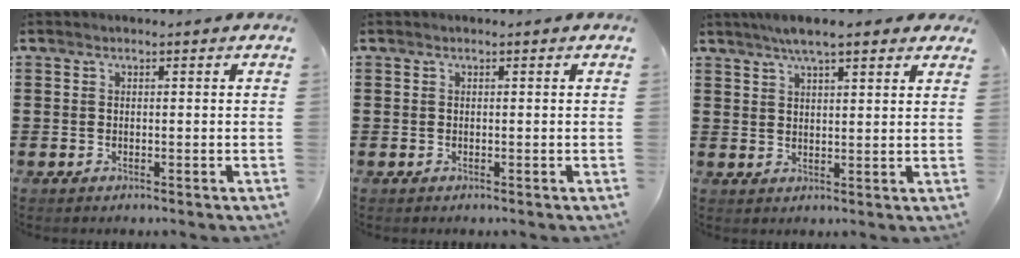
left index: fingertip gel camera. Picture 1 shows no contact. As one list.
[{"total": 0.0}, {"total": 5.6, "force": [4.4, 1.0, 3.3], "torque": [-0.074, 0.000, 0.080]}]